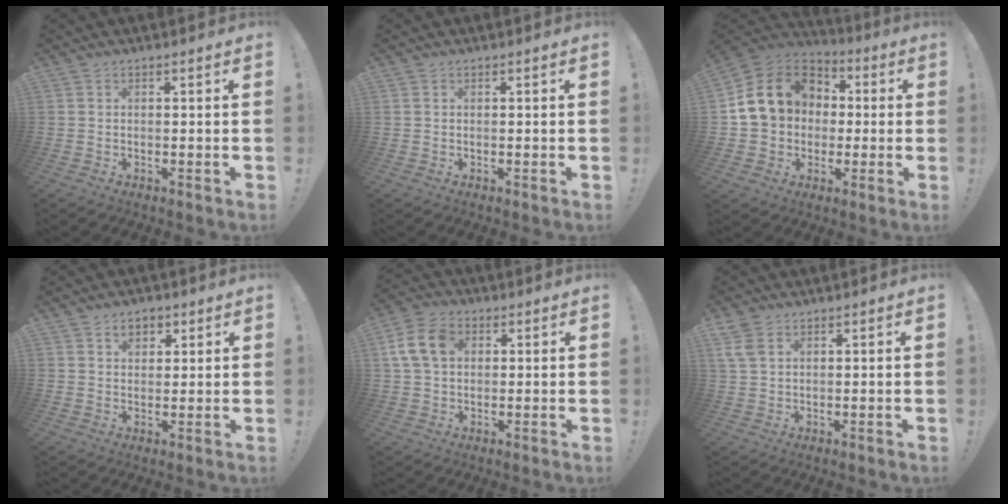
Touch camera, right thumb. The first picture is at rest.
{"total": 0.0}
{"total": 17.2, "force": [3.5, 14.1, 9.2], "torque": [-0.151, 0.004, 0.079]}
{"total": 4.4, "force": [2.2, 3.2, 2.0], "torque": [-0.021, -0.006, 0.037]}
{"total": 11.2, "force": [2.9, 8.1, 7.2], "torque": [-0.132, 0.010, 0.060]}
{"total": 5.2, "force": [2.7, 3.1, 3.3], "torque": [-0.071, -0.004, 0.054]}